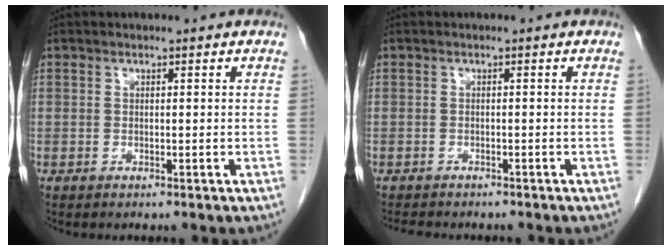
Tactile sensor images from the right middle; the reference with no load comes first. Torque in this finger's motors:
{"motor_torque": [0.02, -0.01, 0.00, 0.00]}